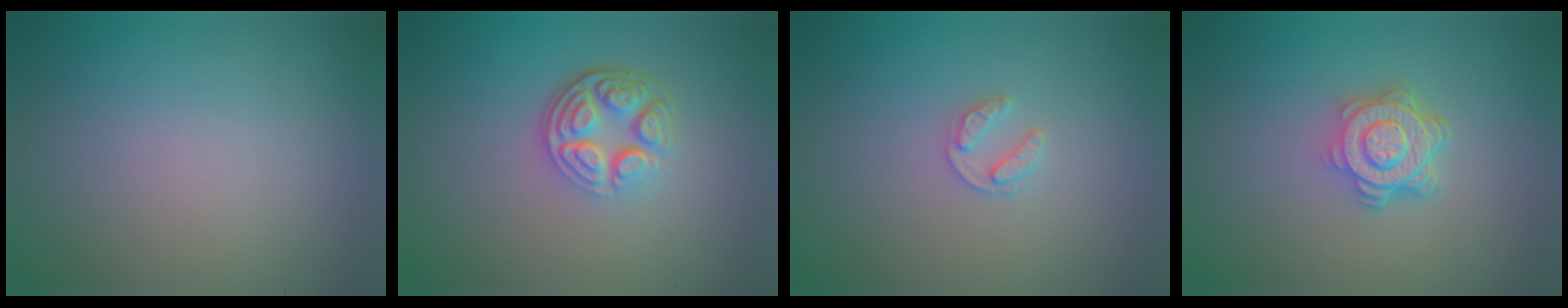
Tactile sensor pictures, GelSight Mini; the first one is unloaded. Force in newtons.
{"total": 4.8, "press": 3.4, "slide": 3.4}
{"total": 1.6, "press": 1.6, "slide": 0.3}
{"total": 4.6, "press": 3.3, "slide": 3.2}